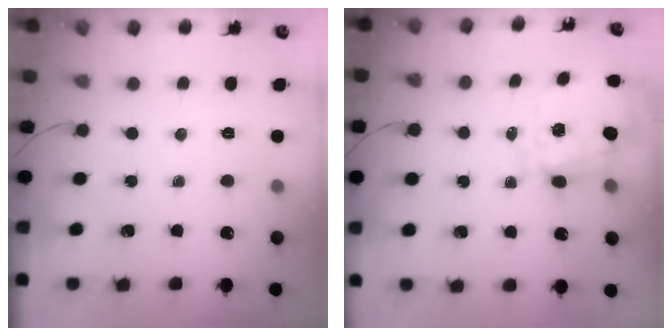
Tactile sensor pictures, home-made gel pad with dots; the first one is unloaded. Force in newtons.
{"total": 2.0, "press": 1.7, "slide": 1.1}